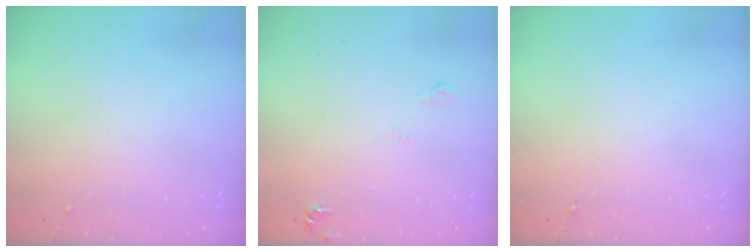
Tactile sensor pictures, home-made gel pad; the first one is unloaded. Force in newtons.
{"total": 5.5, "press": 5.5, "slide": 0.7}
{"total": 0.0}